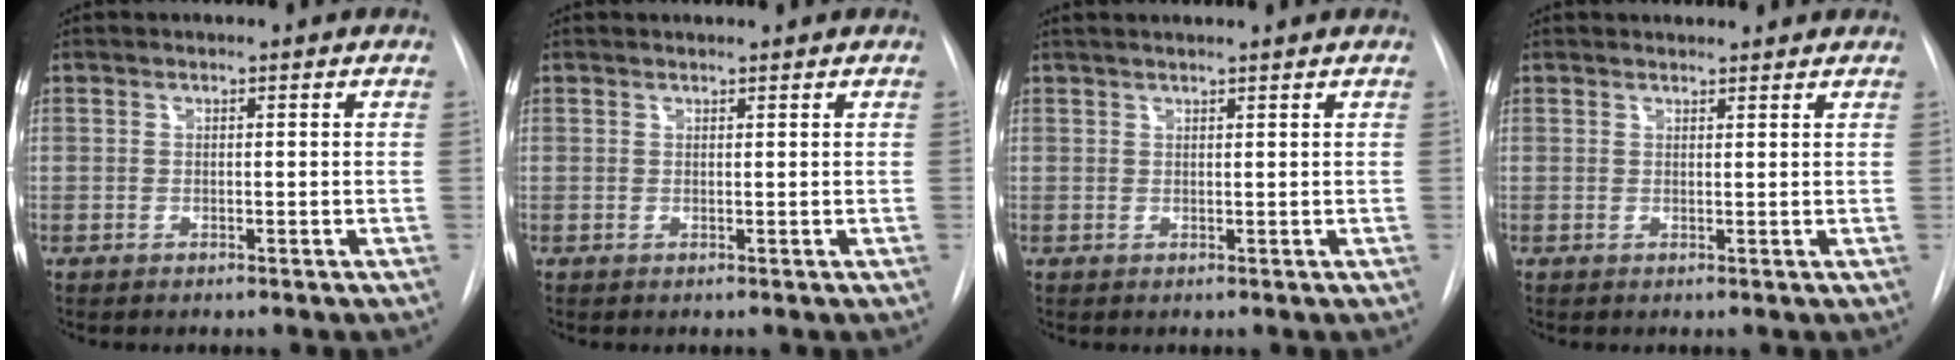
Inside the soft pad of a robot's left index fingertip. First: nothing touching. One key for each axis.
{"total": 1.2, "fx": 1.2, "fy": -0.1, "fz": 0.2, "tx": -0.003, "ty": 0.012, "tz": 0.020}
{"total": 5.0, "fx": 4.4, "fy": -0.4, "fz": 2.4, "tx": -0.032, "ty": 0.026, "tz": 0.061}
{"total": 4.4, "fx": 4.2, "fy": 0.9, "fz": 0.9, "tx": -0.012, "ty": 0.023, "tz": 0.047}